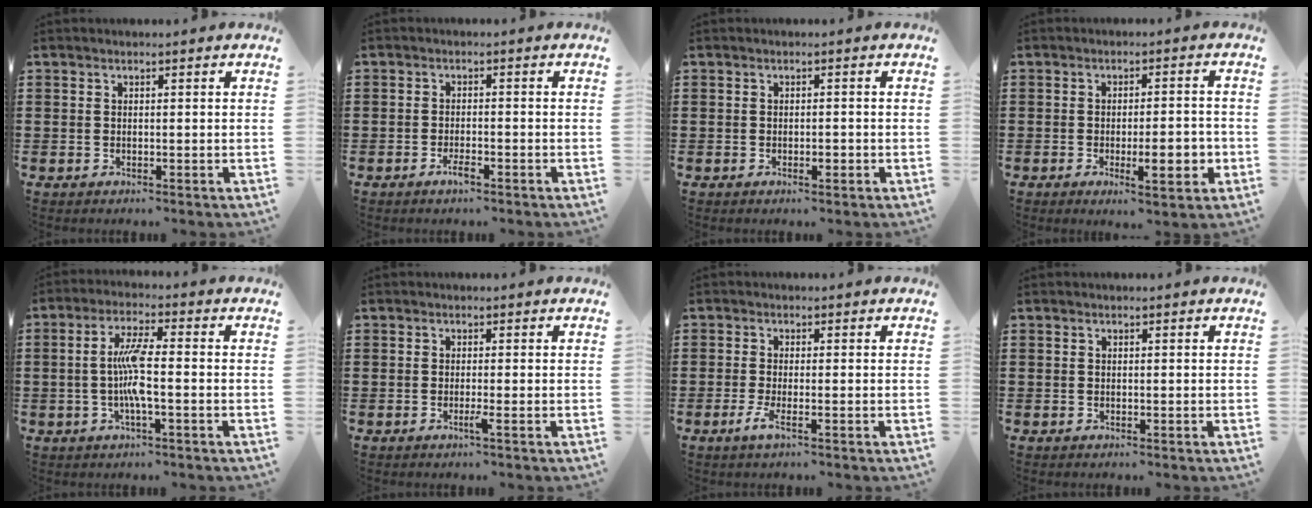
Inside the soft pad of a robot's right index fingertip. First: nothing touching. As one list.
[{"total": 2.2, "force": [-1.4, 0.5, 1.6], "torque": [-0.036, -0.005, -0.027]}, {"total": 1.3, "force": [-0.6, 0.5, 1.1], "torque": [-0.020, 0.000, -0.011]}, {"total": 7.2, "force": [-1.8, 2.1, 6.6], "torque": [-0.087, -0.008, -0.028]}, {"total": 6.4, "force": [-0.9, 1.0, 6.2], "torque": [-0.127, -0.002, -0.024]}, {"total": 1.5, "force": [-0.8, -0.3, 1.3], "torque": [-0.021, -0.008, -0.014]}, {"total": 2.9, "force": [-1.1, 0.4, 2.6], "torque": [-0.066, -0.014, -0.026]}, {"total": 0.0}]